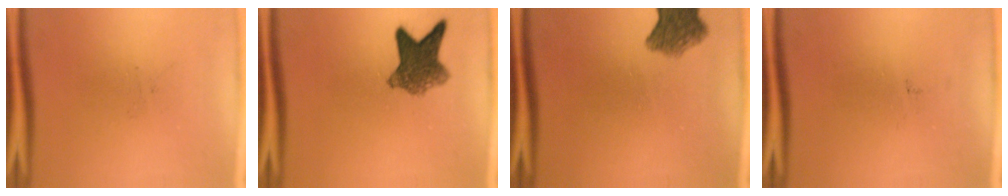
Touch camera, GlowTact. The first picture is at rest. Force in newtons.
{"total": 7.8}
{"total": 6.7}
{"total": 0.0}